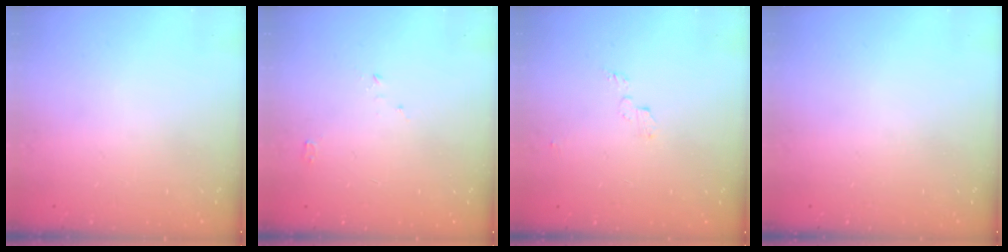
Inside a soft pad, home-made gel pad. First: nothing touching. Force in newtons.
{"total": 2.5, "press": 2.5, "slide": 0.3}
{"total": 3.5, "press": 3.5, "slide": 0.3}
{"total": 0.0}